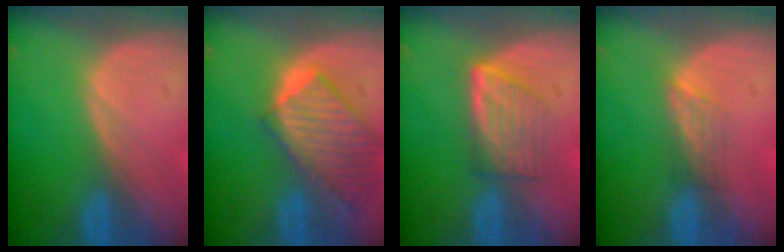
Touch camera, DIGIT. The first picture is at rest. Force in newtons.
{"total": 9.8, "press": 8.5, "slide": 4.8}
{"total": 5.8, "press": 5.2, "slide": 2.4}
{"total": 2.4, "press": 1.9, "slide": 1.5}